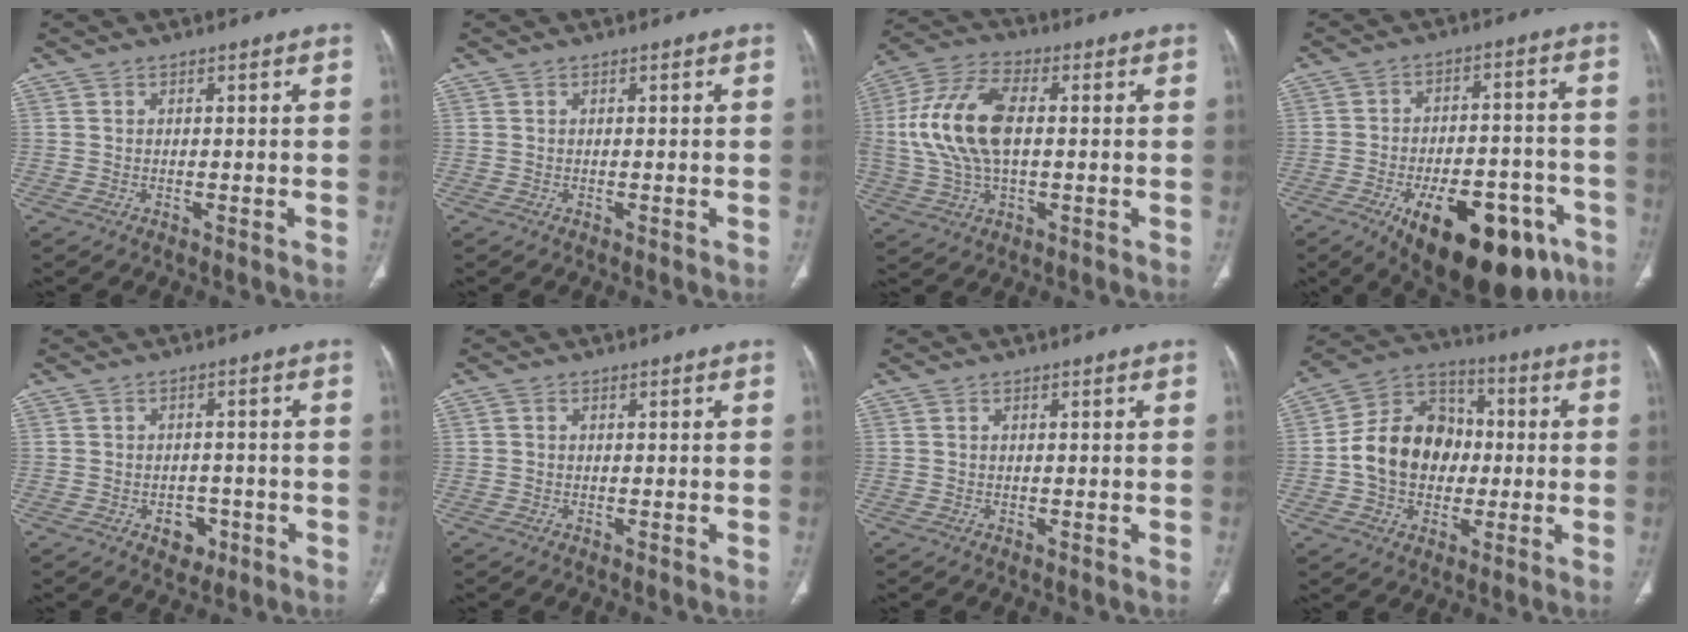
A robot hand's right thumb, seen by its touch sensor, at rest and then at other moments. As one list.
[{"total": 0.0}, {"total": 15.8, "force": [1.0, 8.3, 13.4], "torque": [-0.288, 0.019, 0.015]}, {"total": 23.2, "force": [-11.8, 10.8, 16.9], "torque": [-0.184, 0.052, -0.158]}, {"total": 4.2, "force": [-1.9, 3.1, 2.1], "torque": [-0.007, 0.013, -0.020]}, {"total": 0.6, "force": [0.0, 0.5, 0.3], "torque": [-0.005, 0.002, -0.002]}, {"total": 0.0}, {"total": 15.7, "force": [-0.7, 12.5, 9.6], "torque": [-0.128, 0.034, -0.018]}]